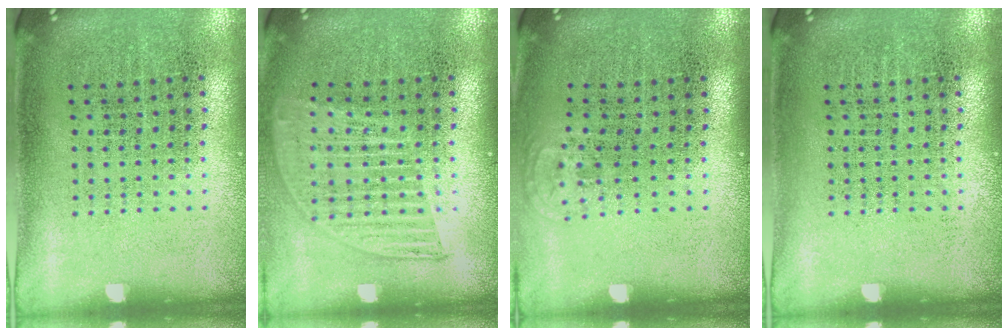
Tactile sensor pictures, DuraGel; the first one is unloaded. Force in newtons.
{"total": 1.3, "press": 1.1, "slide": 0.6}
{"total": 0.6, "press": 0.5, "slide": 0.3}
{"total": 0.0}